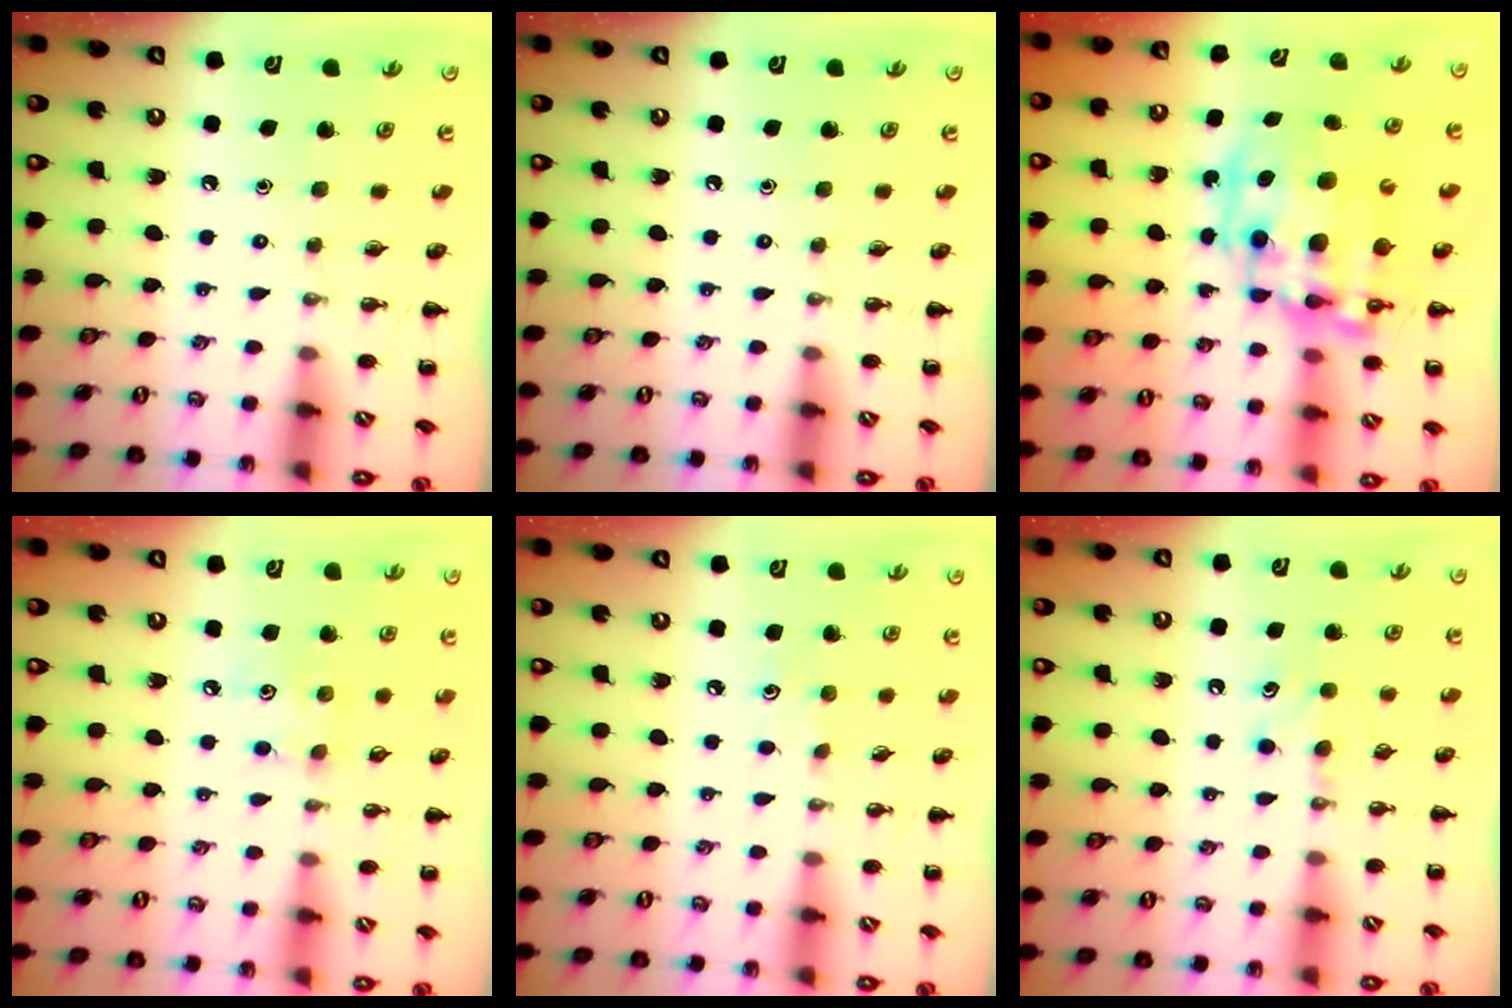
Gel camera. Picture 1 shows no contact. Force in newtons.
{"total": 0.0}
{"total": 15.5, "press": 15.1, "slide": 3.3}
{"total": 5.1, "press": 5.0, "slide": 0.9}
{"total": 5.2, "press": 5.0, "slide": 1.5}
{"total": 6.2, "press": 6.0, "slide": 1.7}